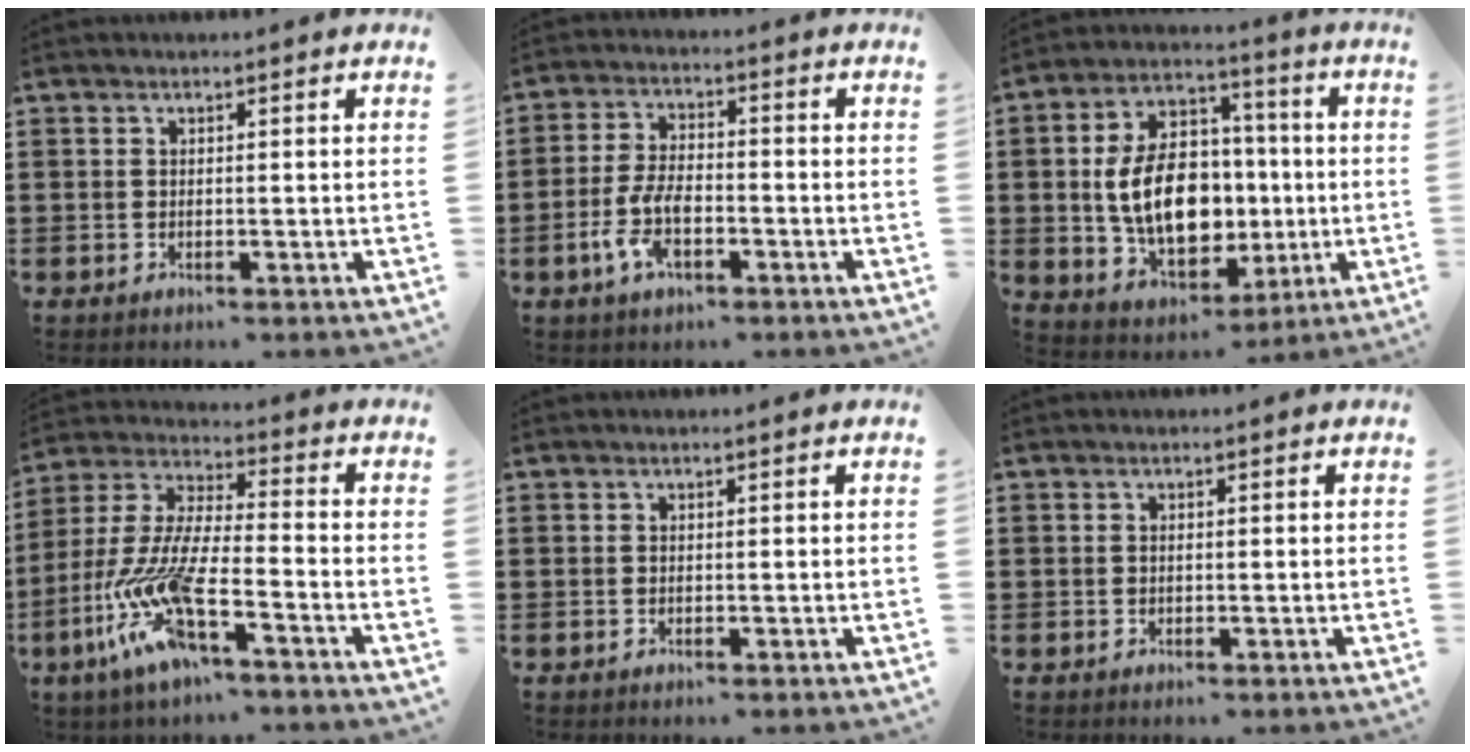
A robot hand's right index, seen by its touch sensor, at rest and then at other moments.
{"total": 6.9, "force": [-2.6, 3.2, 5.5], "torque": [-0.127, 0.002, -0.054]}
{"total": 13.5, "force": [-0.5, 8.8, 10.3], "torque": [-0.217, -0.001, -0.011]}
{"total": 12.2, "force": [-7.7, 2.2, 9.2], "torque": [-0.224, -0.018, -0.160]}
{"total": 0.0}
{"total": 0.0}